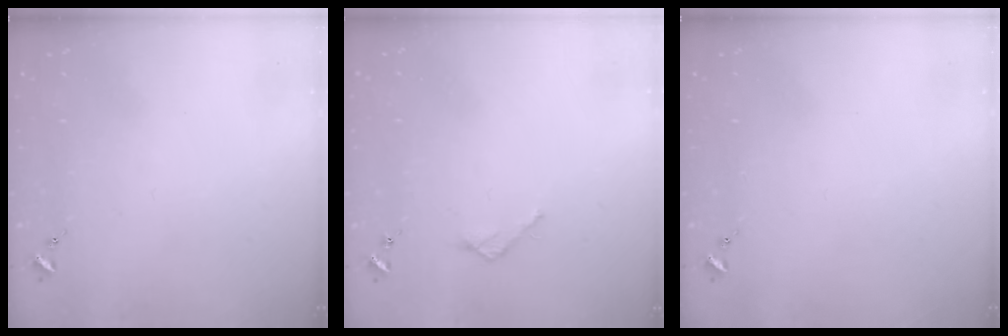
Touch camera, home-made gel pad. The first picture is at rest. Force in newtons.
{"total": 2.7, "press": 2.7, "slide": 0.2}
{"total": 0.0}